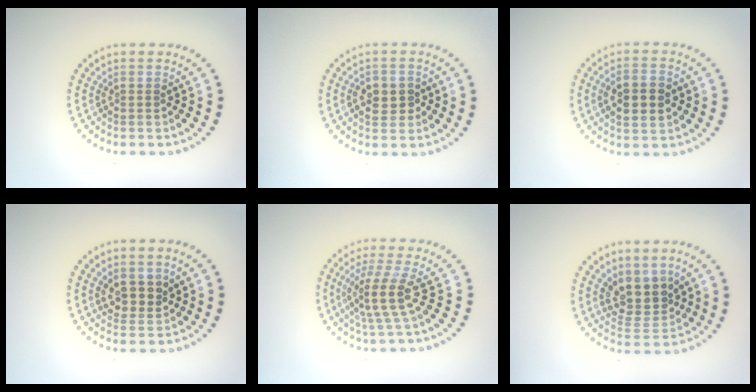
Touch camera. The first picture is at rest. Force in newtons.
{"total": 2.8, "press": 2.7, "slide": 0.5}
{"total": 3.7, "press": 3.7, "slide": 0.2}
{"total": 2.7, "press": 2.6, "slide": 1.0}
{"total": 3.8, "press": 2.8, "slide": 2.5}
{"total": 3.8, "press": 3.4, "slide": 1.8}